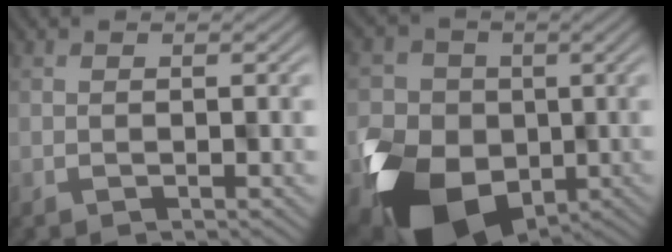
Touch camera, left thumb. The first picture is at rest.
{"total": 12.4, "force": [-3.9, 10.1, 6.2], "torque": [-0.139, -0.054, -0.067]}